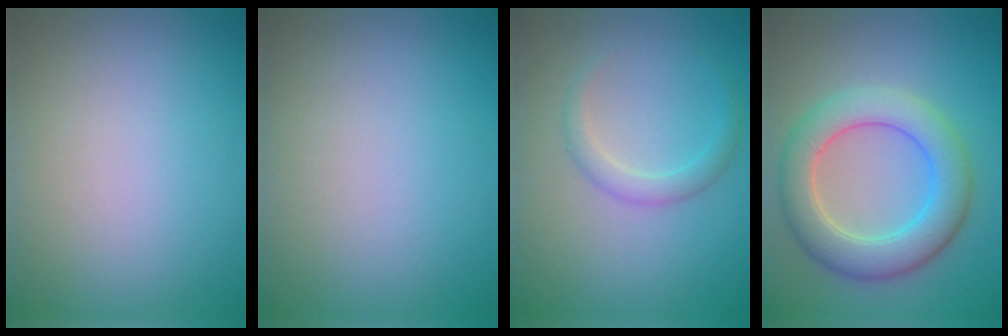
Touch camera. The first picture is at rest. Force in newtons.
{"total": 0.0}
{"total": 1.8, "press": 1.8, "slide": 0.1}
{"total": 6.1, "press": 6.1, "slide": 0.3}